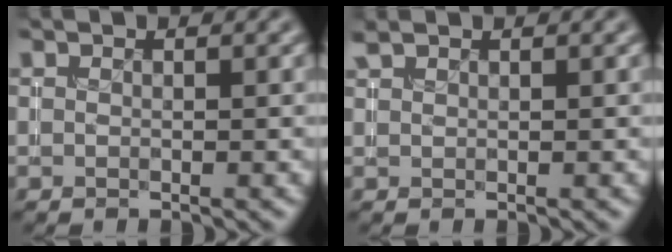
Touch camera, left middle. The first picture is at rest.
{"total": 0.9, "force": [0.8, 0.2, 0.4], "torque": [-0.009, 0.002, 0.020]}